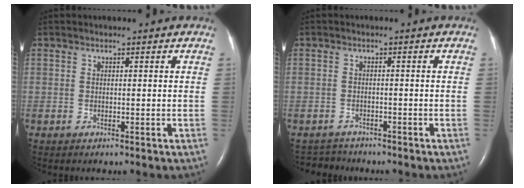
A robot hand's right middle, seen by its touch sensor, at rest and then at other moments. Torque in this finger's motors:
{"motor_torque": [-0.06, 0.00, -0.02, -0.02]}